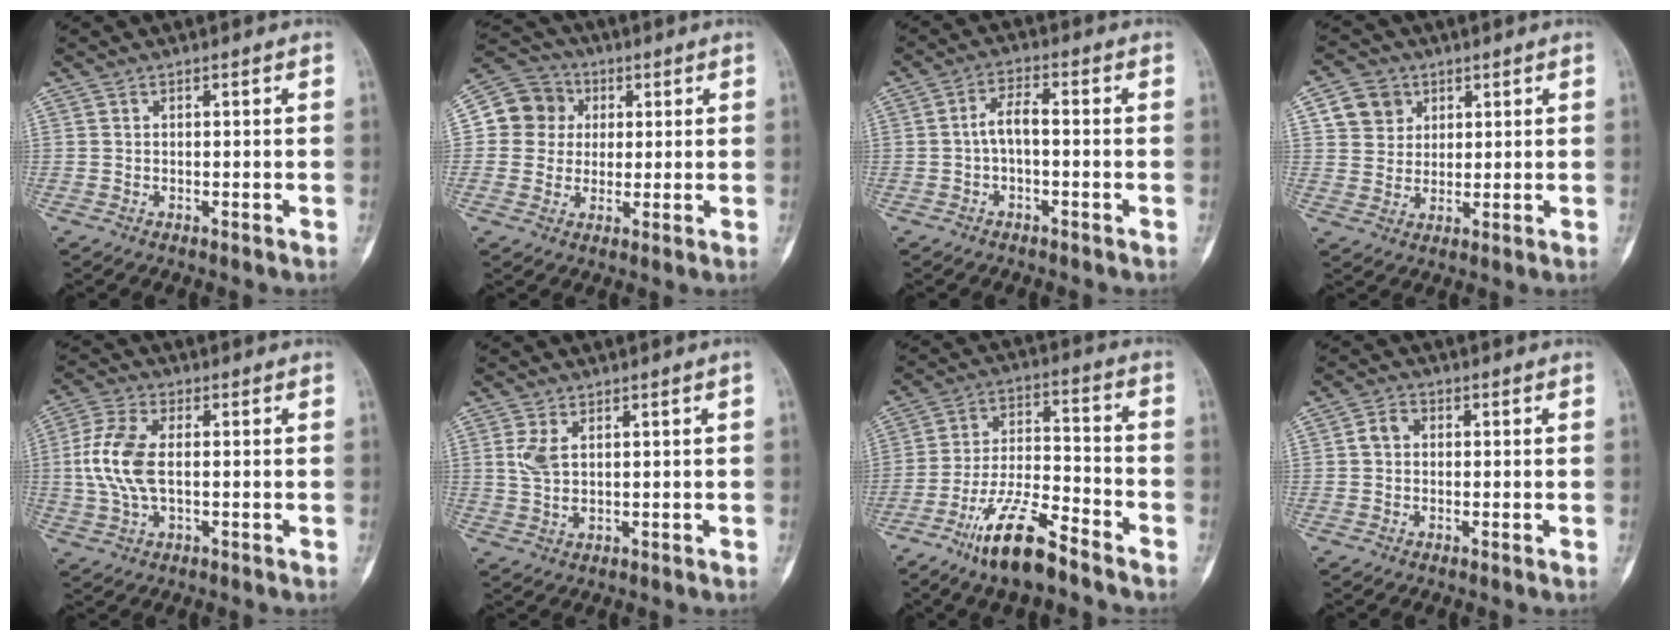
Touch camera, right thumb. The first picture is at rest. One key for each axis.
{"total": 9.7, "fx": 1.6, "fy": 9.2, "fz": 2.7, "tx": -0.021, "ty": 0.012, "tz": 0.018}
{"total": 4.1, "fx": -0.6, "fy": 1.8, "fz": 3.7, "tx": -0.068, "ty": 0.022, "tz": -0.017}
{"total": 6.8, "fx": 2.9, "fy": 5.8, "fz": 2.0, "tx": -0.007, "ty": -0.007, "tz": 0.051}
{"total": 9.6, "fx": 0.3, "fy": 5.0, "fz": 8.2, "tx": -0.190, "ty": 0.009, "tz": 0.005}
{"total": 4.2, "fx": 1.3, "fy": 1.3, "fz": 3.7, "tx": -0.086, "ty": -0.004, "tz": 0.035}
{"total": 14.1, "fx": -9.7, "fy": 3.9, "fz": 9.4, "tx": -0.176, "ty": 0.063, "tz": -0.180}
{"total": 2.7, "fx": 0.2, "fy": 2.2, "fz": 1.6, "tx": -0.024, "ty": 0.010, "tz": 0.000}